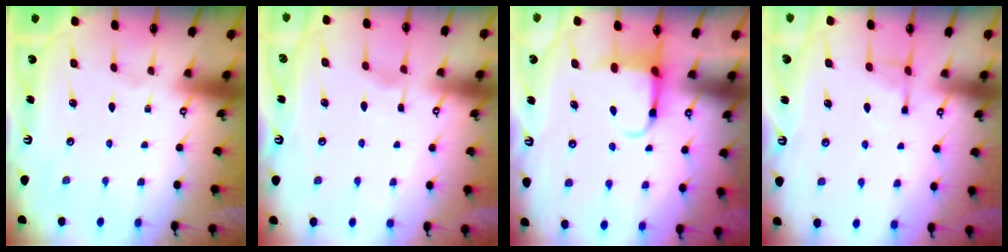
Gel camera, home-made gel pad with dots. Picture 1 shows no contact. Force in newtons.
{"total": 2.2, "press": 2.2, "slide": 0.3}
{"total": 4.4, "press": 4.3, "slide": 0.9}
{"total": 5.1, "press": 5.1, "slide": 0.9}